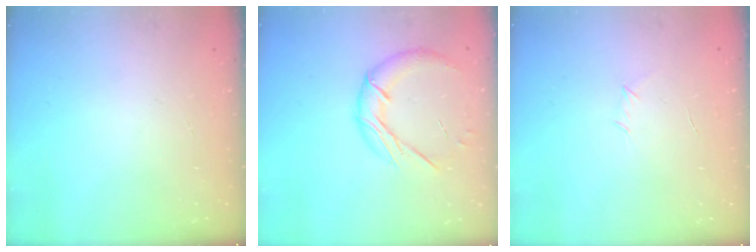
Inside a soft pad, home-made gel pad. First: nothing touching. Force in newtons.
{"total": 13.0, "press": 12.9, "slide": 1.2}
{"total": 3.2, "press": 3.1, "slide": 0.8}